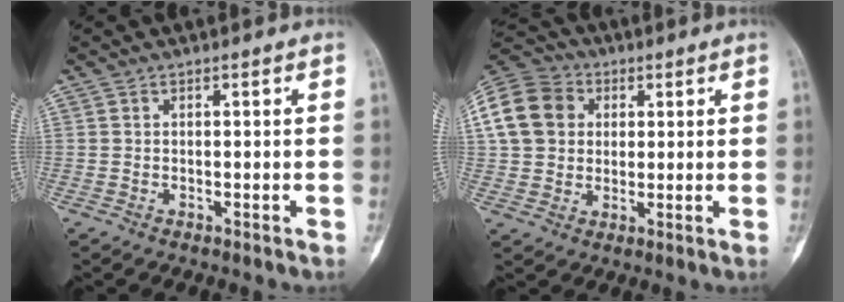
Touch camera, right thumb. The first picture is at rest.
{"total": 13.2, "force": [2.9, 10.9, 6.8], "torque": [-0.121, 0.015, 0.045]}